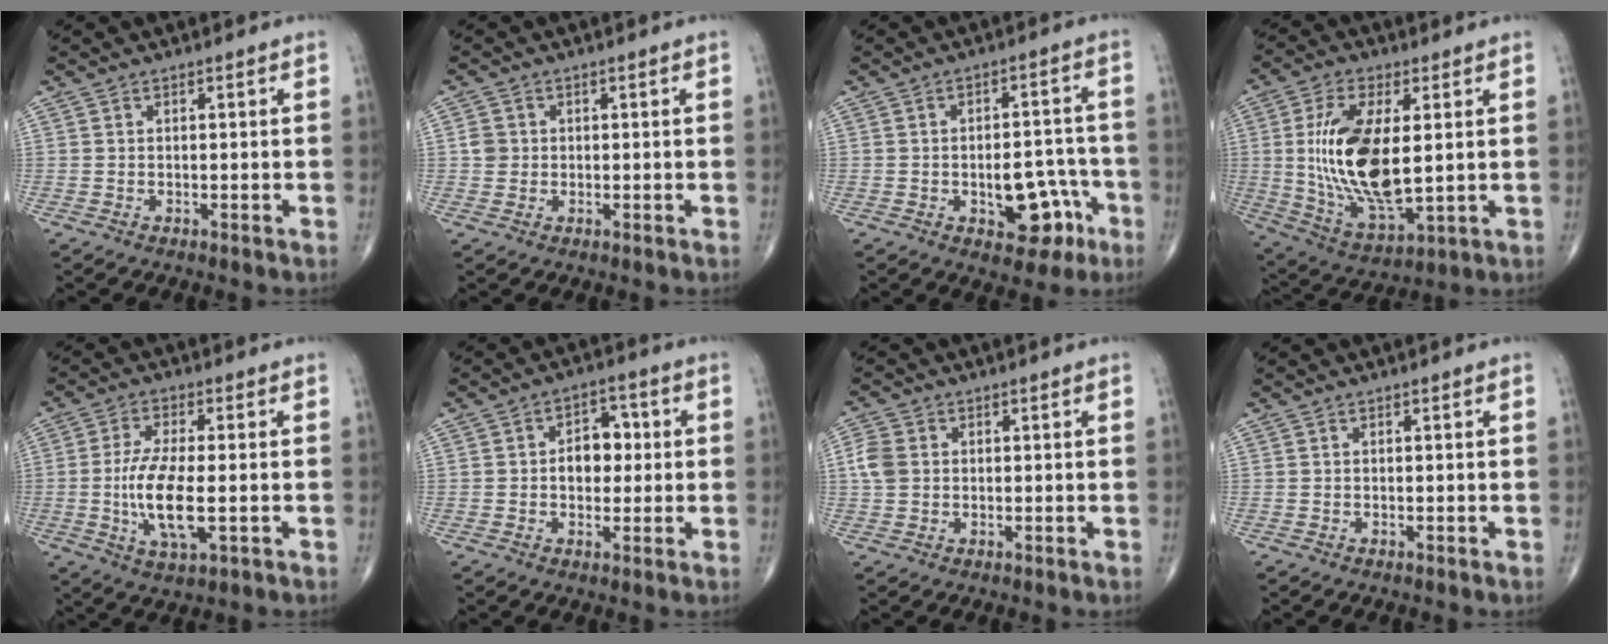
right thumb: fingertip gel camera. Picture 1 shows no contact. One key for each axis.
{"total": 2.4, "fx": 0.2, "fy": 2.3, "fz": 0.8, "tx": 0.000, "ty": 0.004, "tz": 0.004}
{"total": 10.4, "fx": -3.9, "fy": 5.9, "fz": 7.6, "tx": -0.067, "ty": 0.038, "tz": -0.043}
{"total": 18.2, "fx": 1.7, "fy": 8.0, "fz": 16.2, "tx": -0.314, "ty": -0.019, "tz": 0.043}
{"total": 10.6, "fx": -1.5, "fy": 3.5, "fz": 9.9, "tx": -0.202, "ty": -0.007, "tz": -0.027}
{"total": 6.8, "fx": 0.3, "fy": 4.8, "fz": 4.8, "tx": -0.039, "ty": 0.014, "tz": 0.000}
{"total": 4.6, "fx": 0.5, "fy": 3.7, "fz": 2.6, "tx": -0.059, "ty": 0.006, "tz": 0.005}
{"total": 0.0}